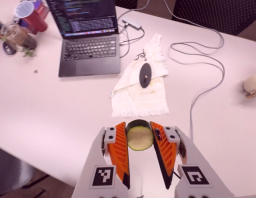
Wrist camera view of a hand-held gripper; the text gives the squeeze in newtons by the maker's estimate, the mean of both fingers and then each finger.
{"total": 12.5, "left": 12.4, "right": 12.6}